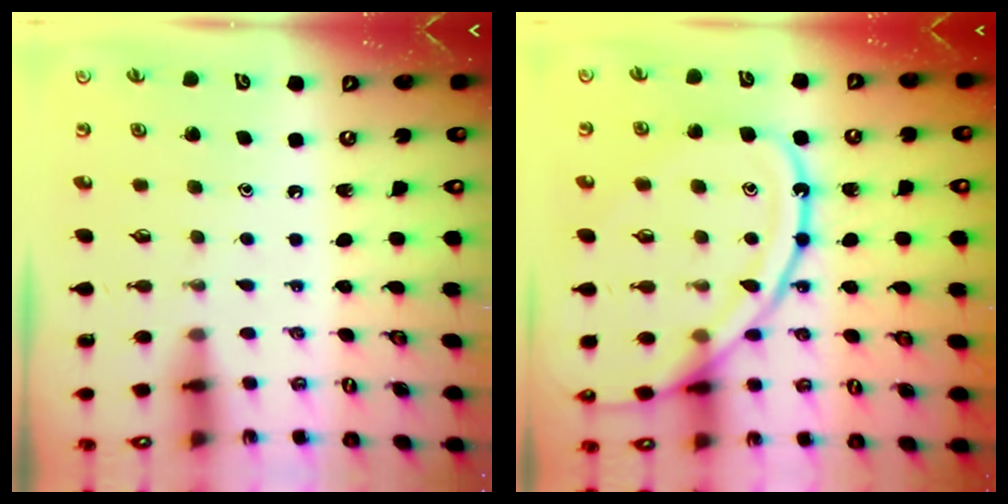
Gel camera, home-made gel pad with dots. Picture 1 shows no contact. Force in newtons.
{"total": 19.4, "press": 19.3, "slide": 1.9}